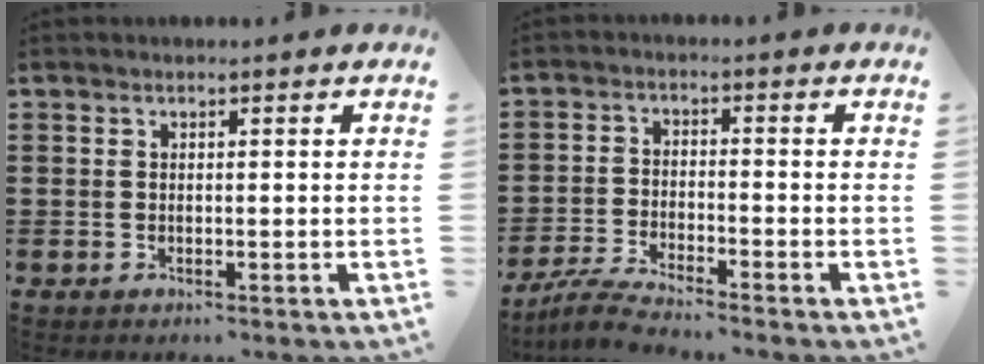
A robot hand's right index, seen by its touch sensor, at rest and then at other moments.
{"total": 4.4, "force": [-4.2, -0.5, 1.2], "torque": [-0.035, -0.011, -0.085]}